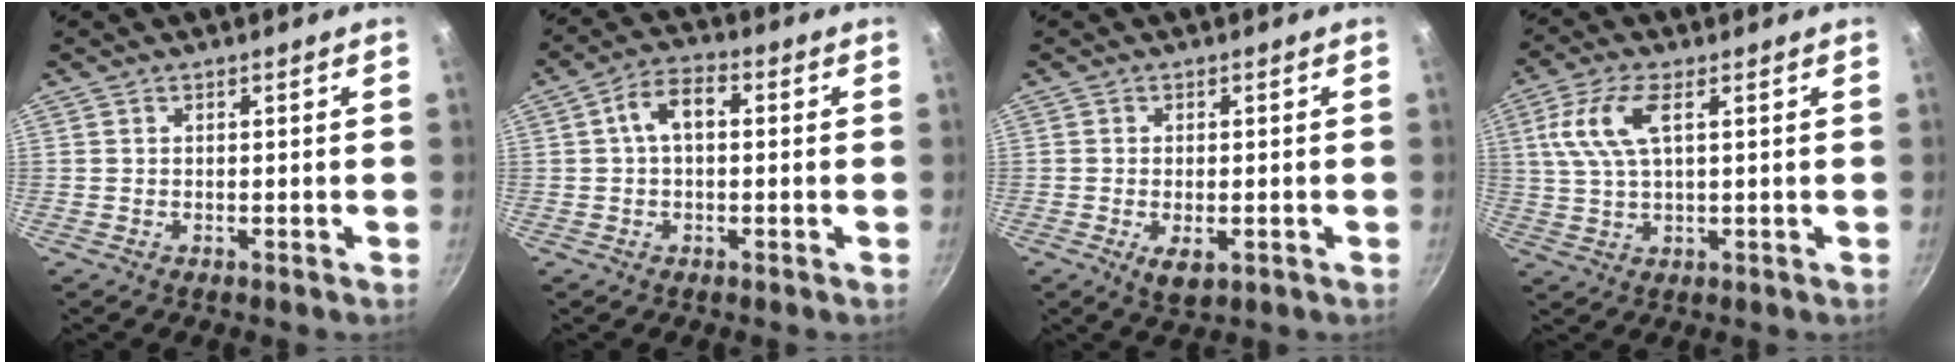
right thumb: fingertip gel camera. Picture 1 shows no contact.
{"total": 6.5, "force": [0.7, 3.8, 5.2], "torque": [-0.086, 0.024, 0.003]}
{"total": 4.1, "force": [-1.3, 2.0, 3.3], "torque": [-0.056, -0.003, -0.017]}
{"total": 8.7, "force": [2.6, 3.6, 7.4], "torque": [-0.172, 0.009, 0.053]}